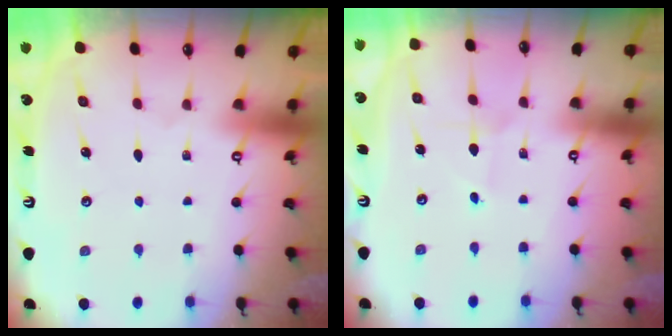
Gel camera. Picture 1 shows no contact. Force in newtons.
{"total": 0.7, "press": 0.7, "slide": 0.0}